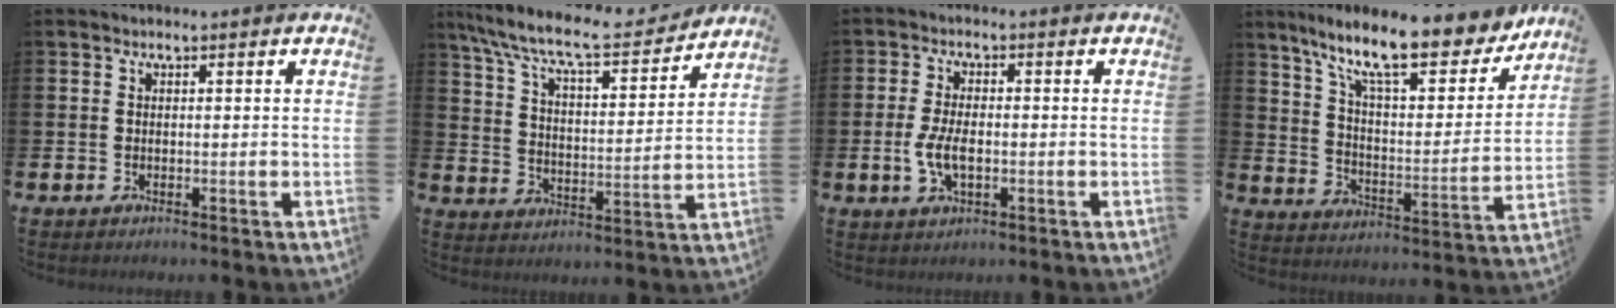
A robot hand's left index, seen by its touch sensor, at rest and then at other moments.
{"total": 10.0, "force": [9.0, 1.8, 4.1], "torque": [-0.111, -0.060, 0.151]}
{"total": 4.6, "force": [-0.6, 2.2, 3.9], "torque": [-0.073, 0.002, -0.013]}
{"total": 13.0, "force": [10.7, 2.9, 6.8], "torque": [-0.141, -0.067, 0.178]}